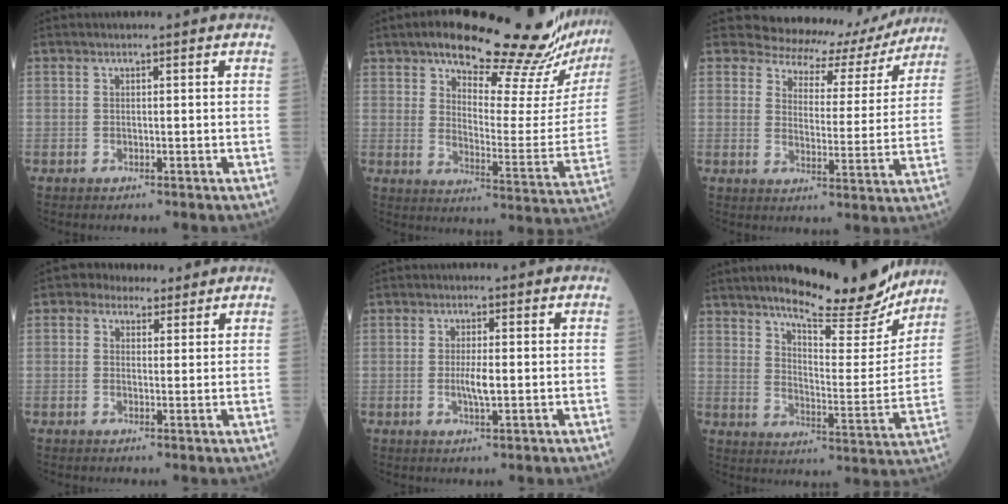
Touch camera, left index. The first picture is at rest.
{"total": 22.7, "force": [19.1, 2.5, 12.1], "torque": [-0.155, -0.058, 0.245]}
{"total": 13.0, "force": [11.9, 5.0, 1.7], "torque": [-0.003, -0.016, 0.131]}
{"total": 4.0, "force": [3.1, 2.5, 0.8], "torque": [-0.002, 0.018, 0.045]}
{"total": 2.8, "force": [-0.2, 0.4, 2.7], "torque": [-0.047, -0.003, -0.003]}
{"total": 17.2, "force": [15.0, 2.9, 7.8], "torque": [-0.105, -0.028, 0.206]}